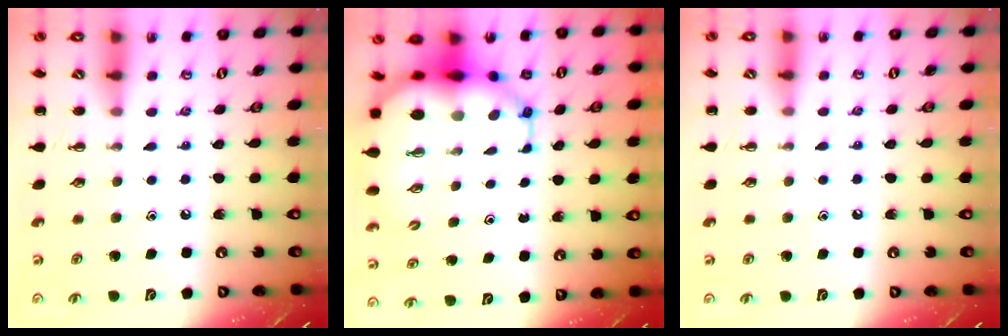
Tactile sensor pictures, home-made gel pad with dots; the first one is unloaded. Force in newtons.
{"total": 11.9, "press": 11.5, "slide": 3.3}
{"total": 3.6, "press": 3.4, "slide": 1.1}